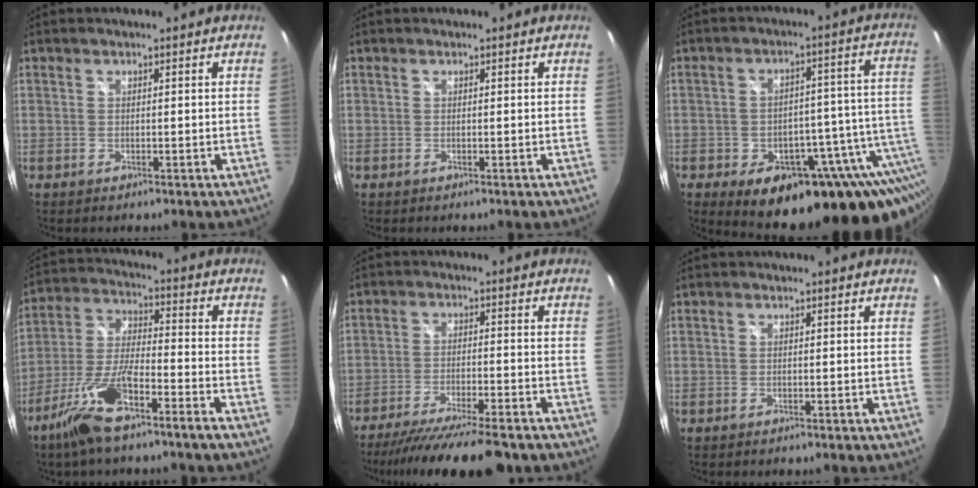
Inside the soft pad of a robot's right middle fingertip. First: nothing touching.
{"total": 0.0}
{"total": 24.9, "force": [-10.1, 12.1, 19.3], "torque": [-0.257, -0.013, -0.121]}
{"total": 12.5, "force": [-8.5, 1.5, 9.1], "torque": [-0.203, -0.013, -0.160]}
{"total": 16.3, "force": [-14.0, 1.7, 8.3], "torque": [-0.161, -0.032, -0.219]}
{"total": 0.0}